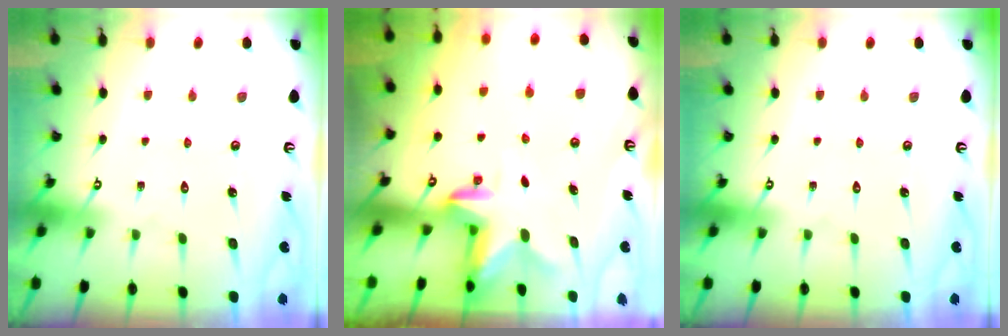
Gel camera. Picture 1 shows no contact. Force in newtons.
{"total": 2.7, "press": 2.6, "slide": 0.5}
{"total": 0.0}